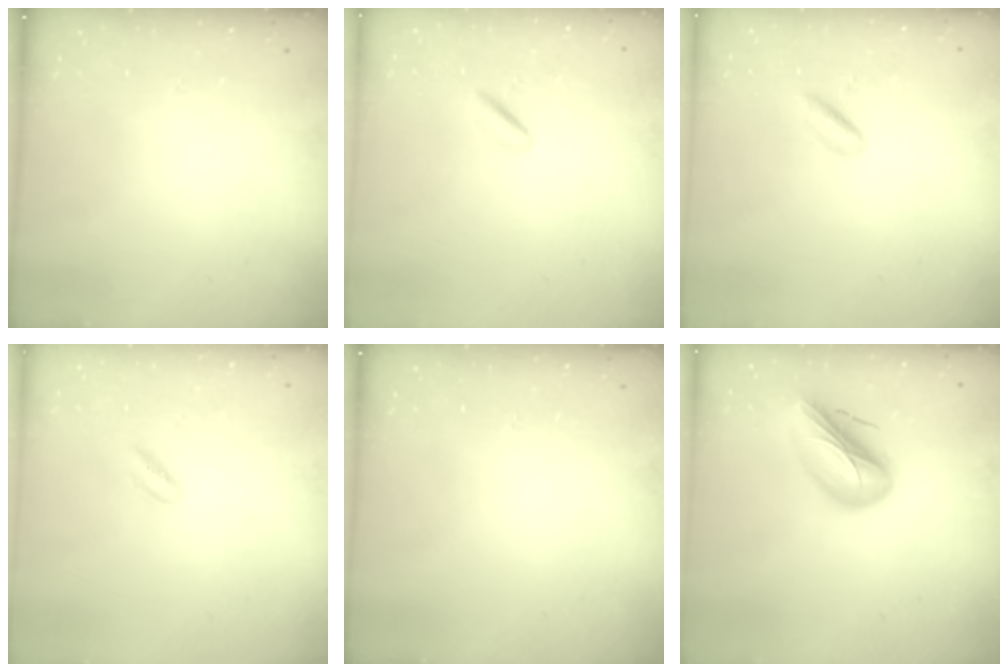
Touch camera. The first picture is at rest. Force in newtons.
{"total": 1.8, "press": 1.6, "slide": 0.8}
{"total": 2.8, "press": 2.7, "slide": 0.8}
{"total": 1.7, "press": 1.4, "slide": 0.9}
{"total": 0.0}
{"total": 13.4, "press": 13.2, "slide": 2.2}